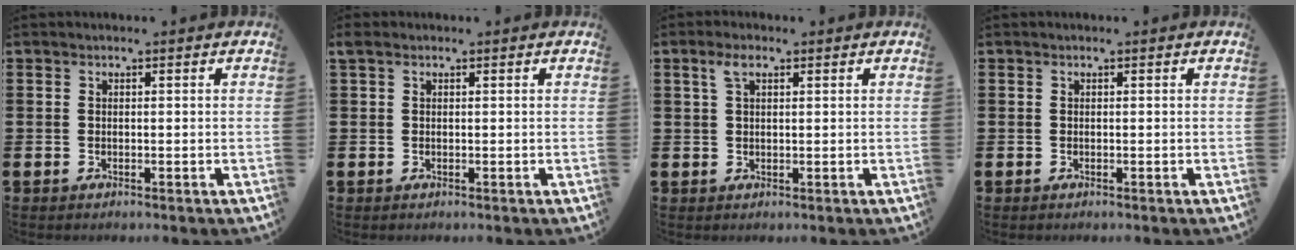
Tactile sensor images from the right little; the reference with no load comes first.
{"total": 0.6, "force": [0.3, 0.3, 0.4], "torque": [0.000, 0.001, 0.002]}
{"total": 2.4, "force": [1.2, 1.0, 1.9], "torque": [-0.031, 0.003, 0.017]}
{"total": 0.0}